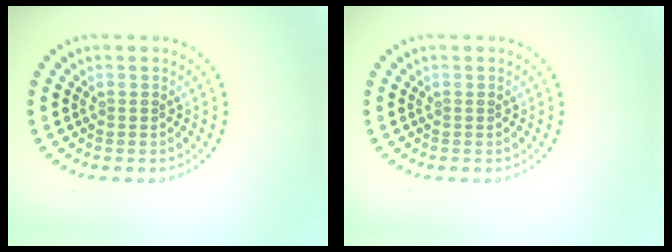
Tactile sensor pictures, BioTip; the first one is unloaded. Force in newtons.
{"total": 0.0}